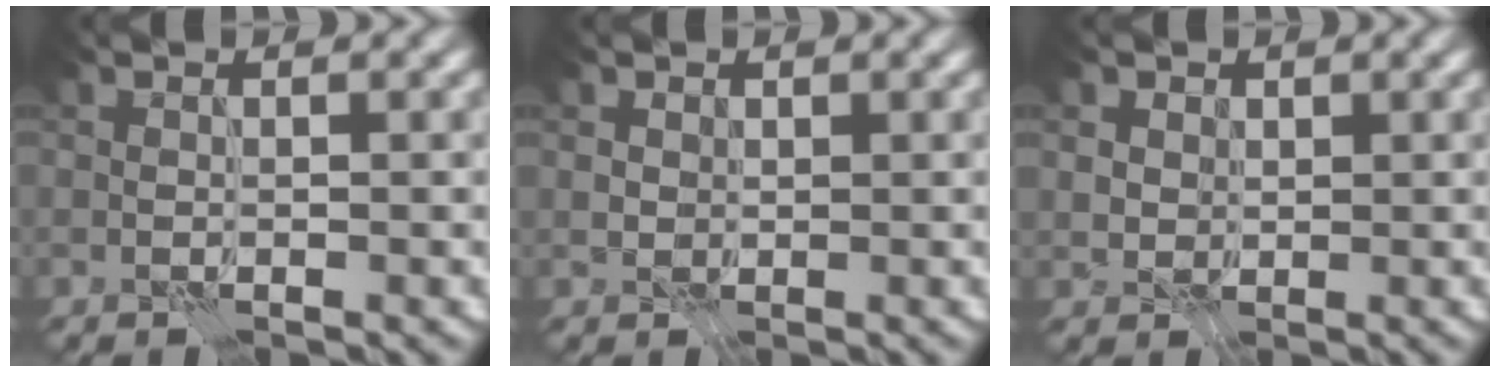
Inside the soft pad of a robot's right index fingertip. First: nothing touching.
{"total": 1.2, "force": [0.5, 1.1, 0.3], "torque": [-0.007, -0.002, 0.010]}
{"total": 2.9, "force": [1.4, 2.3, 1.0], "torque": [-0.028, 0.001, 0.034]}